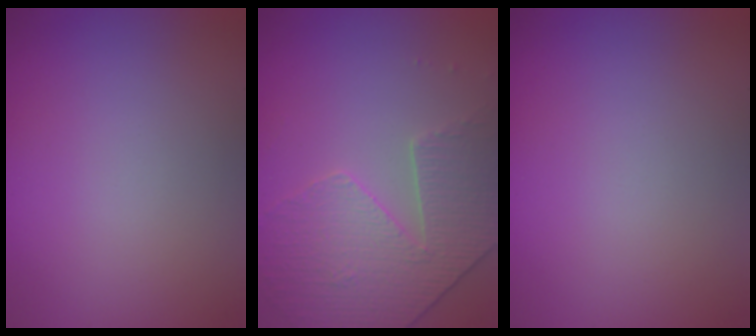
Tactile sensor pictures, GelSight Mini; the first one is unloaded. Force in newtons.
{"total": 4.2, "press": 3.7, "slide": 2.1}
{"total": 0.0}